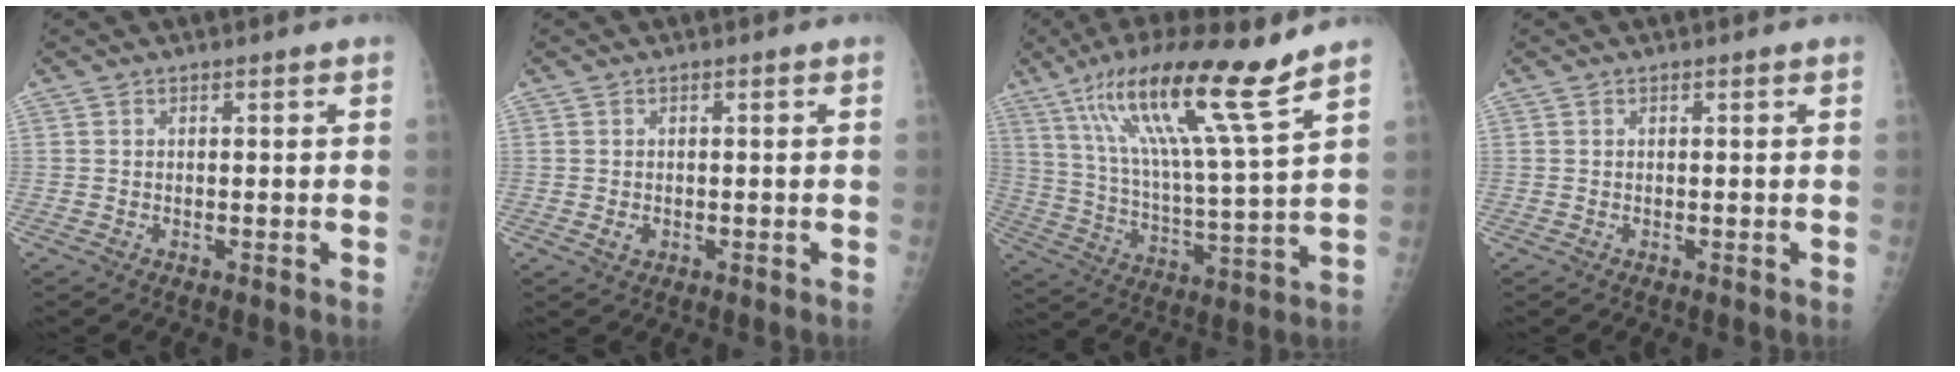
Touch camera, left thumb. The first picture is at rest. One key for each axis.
{"total": 1.4, "fx": -0.4, "fy": 1.1, "fz": 0.9, "tx": -0.011, "ty": -0.001, "tz": -0.004}
{"total": 19.7, "fx": 12.5, "fy": 1.0, "fz": 15.2, "tx": -0.257, "ty": -0.050, "tz": 0.220}
{"total": 0.0}